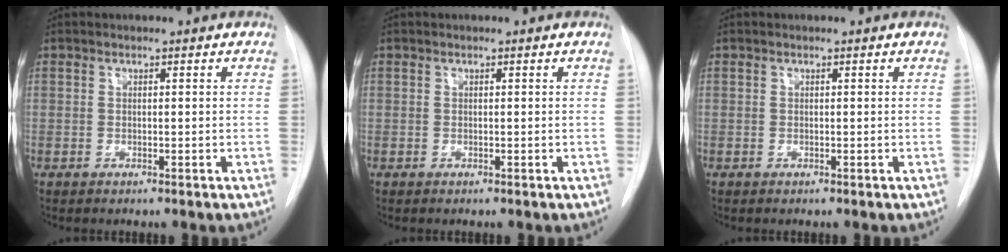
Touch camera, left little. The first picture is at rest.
{"total": 0.0}
{"total": 0.0}